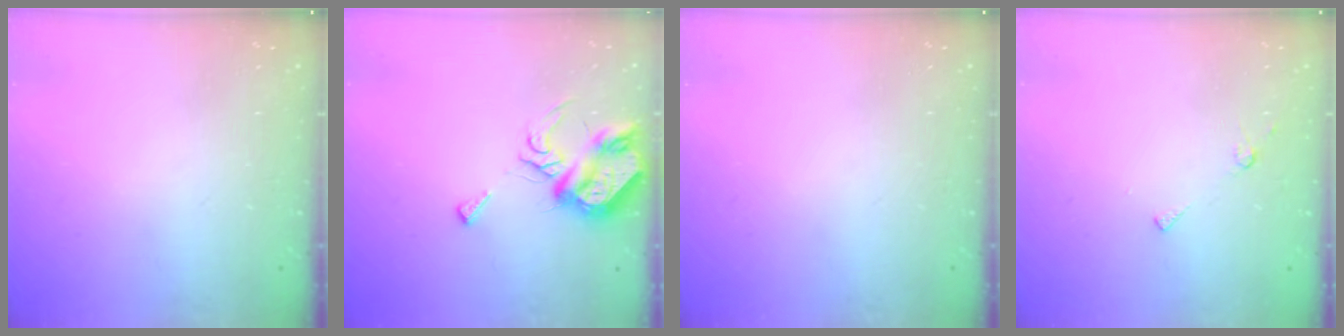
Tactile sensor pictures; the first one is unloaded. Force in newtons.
{"total": 9.0, "press": 9.0, "slide": 0.6}
{"total": 0.0}
{"total": 5.4, "press": 5.3, "slide": 0.7}